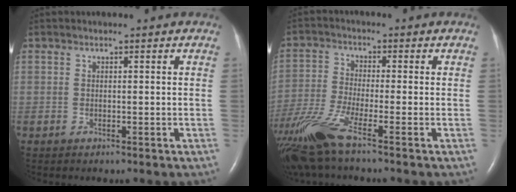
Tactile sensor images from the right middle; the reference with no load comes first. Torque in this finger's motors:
{"motor_torque": [1.11, -1.02, 0.17, 0.13]}